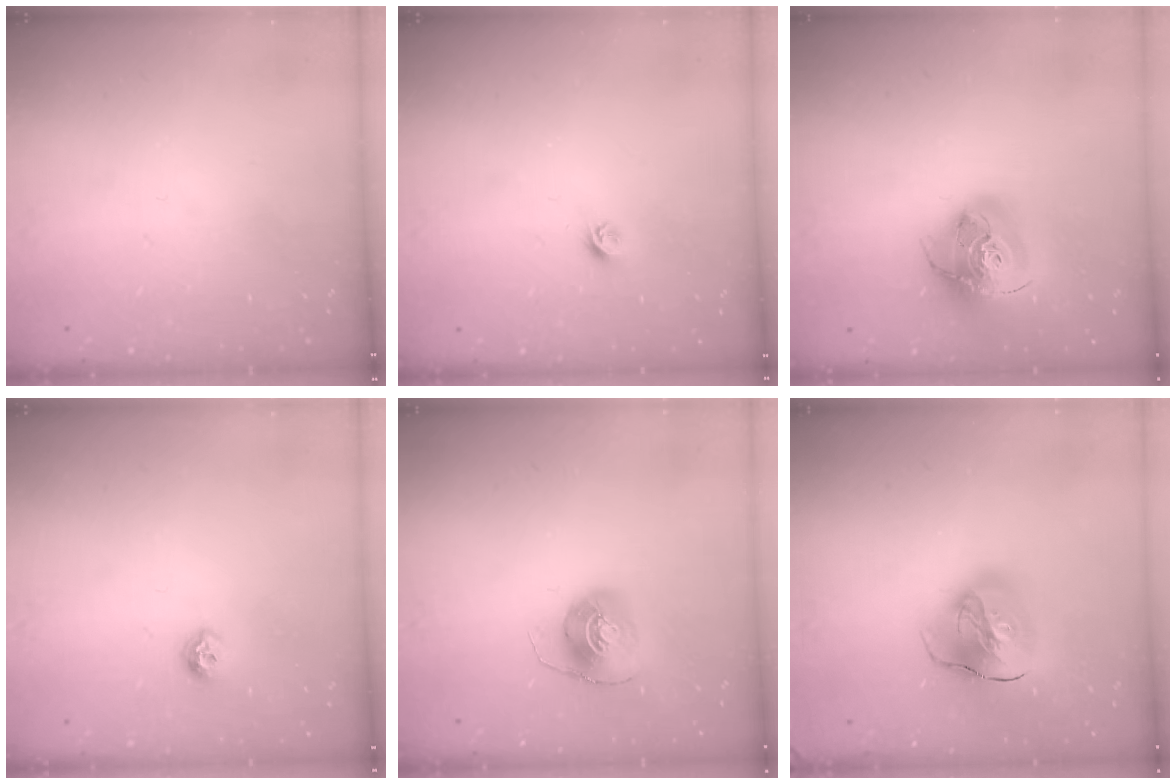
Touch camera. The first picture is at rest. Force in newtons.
{"total": 4.2, "press": 4.1, "slide": 0.7}
{"total": 18.4, "press": 18.3, "slide": 2.1}
{"total": 7.2, "press": 7.1, "slide": 1.0}
{"total": 8.8, "press": 8.8, "slide": 0.1}
{"total": 17.4, "press": 17.2, "slide": 2.3}